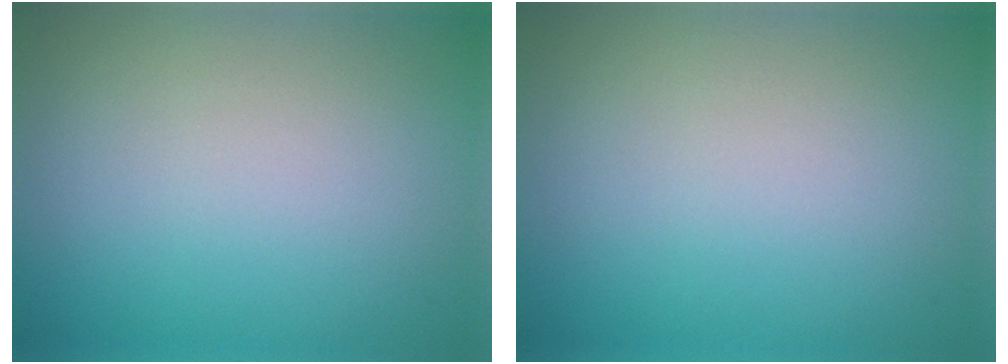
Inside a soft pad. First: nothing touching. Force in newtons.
{"total": 0.0}